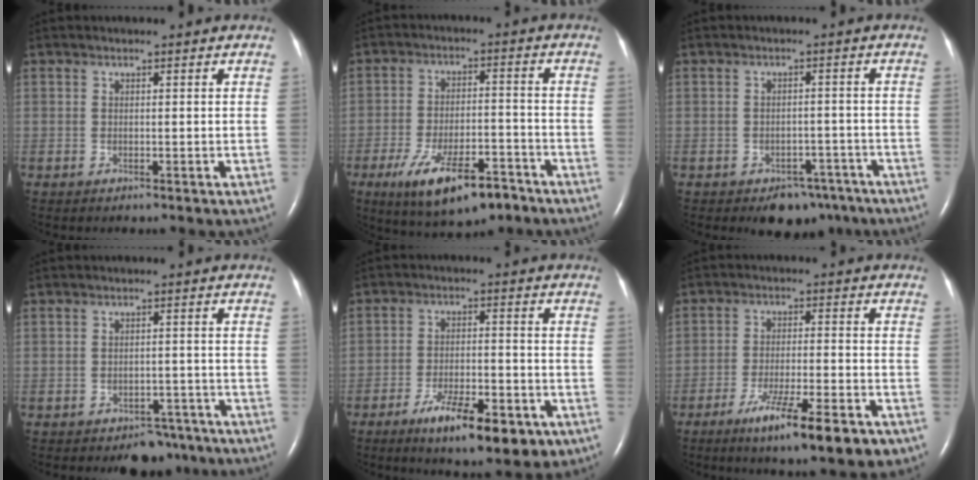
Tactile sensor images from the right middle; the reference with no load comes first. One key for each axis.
{"total": 12.1, "fx": -7.5, "fy": 4.0, "fz": 8.6, "tx": -0.156, "ty": -0.010, "tz": -0.118}
{"total": 5.8, "fx": -4.3, "fy": 3.4, "fz": 2.0, "tx": -0.015, "ty": 0.013, "tz": -0.055}
{"total": 4.7, "fx": -3.7, "fy": 2.5, "fz": 1.3, "tx": -0.009, "ty": 0.011, "tz": -0.048}
{"total": 11.2, "fx": -6.3, "fy": 3.3, "fz": 8.7, "tx": -0.135, "ty": -0.007, "tz": -0.091}
{"total": 11.5, "fx": -6.9, "fy": 1.1, "fz": 9.1, "tx": -0.146, "ty": -0.022, "tz": -0.106}